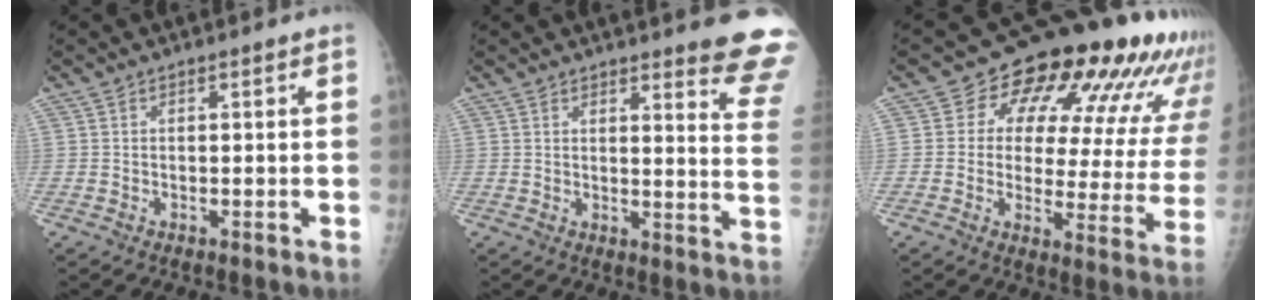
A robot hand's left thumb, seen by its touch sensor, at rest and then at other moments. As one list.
[{"total": 13.3, "force": [11.6, 1.2, 6.5], "torque": [-0.050, -0.108, 0.115]}, {"total": 20.6, "force": [11.8, 9.3, 14.0], "torque": [-0.140, -0.041, 0.138]}]